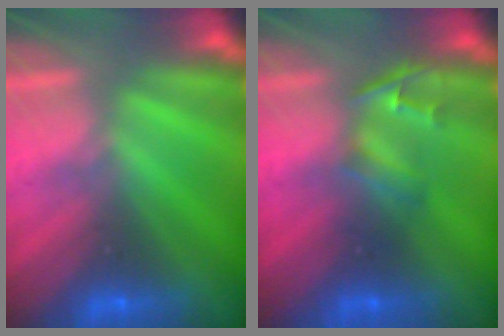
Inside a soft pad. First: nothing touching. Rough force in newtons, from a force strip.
{"total": 2.4}